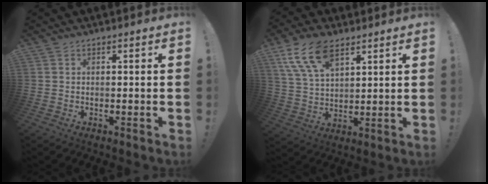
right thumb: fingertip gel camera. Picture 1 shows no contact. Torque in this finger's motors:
{"motor_torque": [1.47, 1.48, 0.28, 0.10, 0.07]}